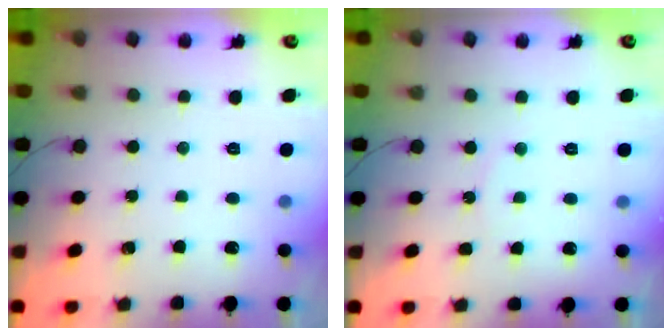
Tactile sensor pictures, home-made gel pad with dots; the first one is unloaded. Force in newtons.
{"total": 5.1, "press": 5.1, "slide": 0.5}